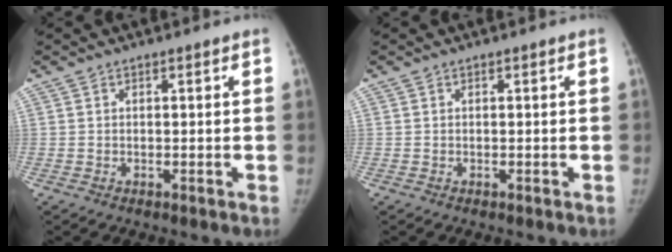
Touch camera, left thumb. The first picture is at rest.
{"total": 0.0}